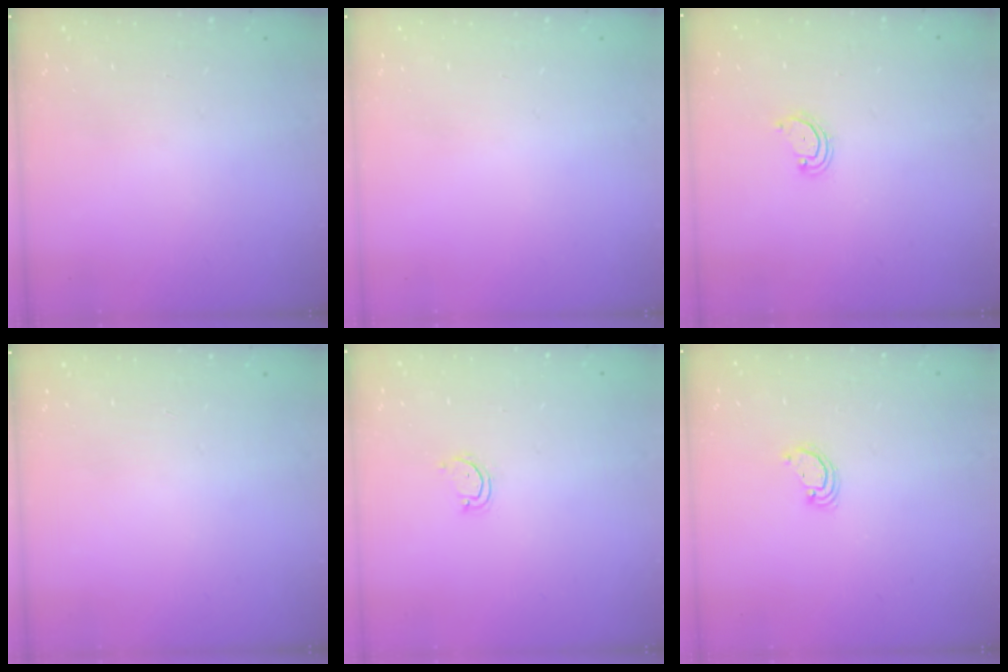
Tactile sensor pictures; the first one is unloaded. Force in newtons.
{"total": 0.0}
{"total": 2.8, "press": 2.8, "slide": 0.2}
{"total": 0.0}
{"total": 2.9, "press": 2.9, "slide": 0.3}
{"total": 2.5, "press": 2.5, "slide": 0.2}